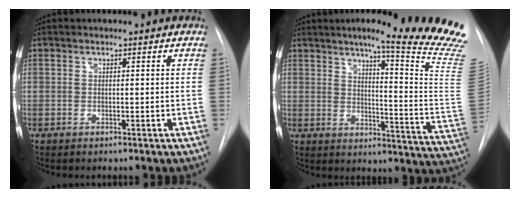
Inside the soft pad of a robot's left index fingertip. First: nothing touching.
{"total": 24.1, "force": [19.8, -1.8, 13.6], "torque": [-0.146, -0.122, 0.234]}